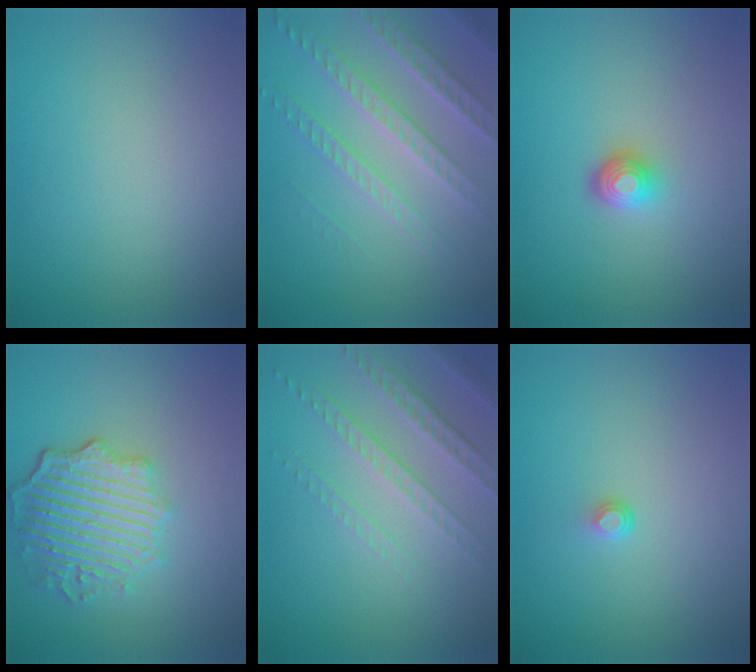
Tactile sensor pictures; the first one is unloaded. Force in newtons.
{"total": 4.0, "press": 4.0, "slide": 0.6}
{"total": 2.1, "press": 1.5, "slide": 1.5}
{"total": 5.8, "press": 4.6, "slide": 3.6}
{"total": 4.6, "press": 3.1, "slide": 3.3}
{"total": 0.7, "press": 0.4, "slide": 0.6}